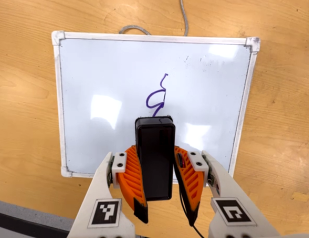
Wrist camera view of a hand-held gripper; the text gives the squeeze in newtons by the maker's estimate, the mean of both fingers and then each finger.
{"total": 7.6, "left": 6.9, "right": 8.3}